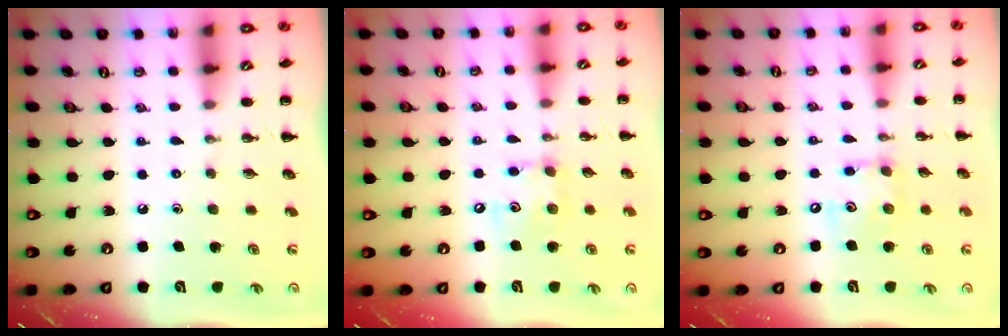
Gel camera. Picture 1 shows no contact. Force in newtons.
{"total": 6.5, "press": 6.5, "slide": 1.1}
{"total": 7.9, "press": 7.9, "slide": 1.0}